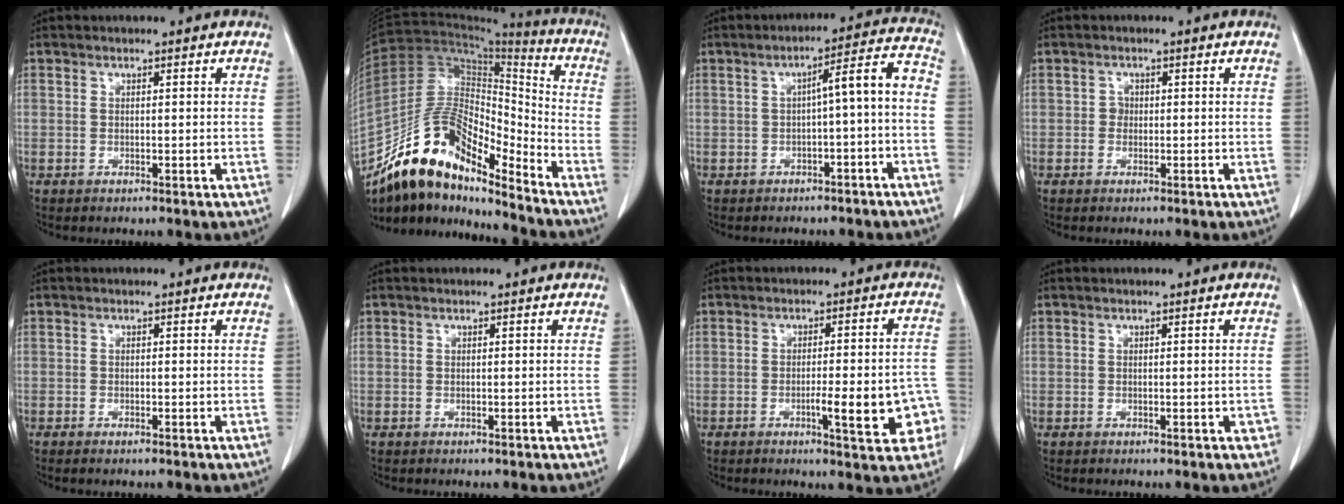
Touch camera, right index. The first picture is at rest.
{"total": 16.6, "force": [-13.0, 4.9, 9.2], "torque": [-0.157, 0.042, -0.231]}
{"total": 7.1, "force": [-1.8, 0.7, 6.8], "torque": [-0.088, 0.031, -0.025]}
{"total": 1.1, "force": [-0.1, 1.0, 0.4], "torque": [-0.002, 0.005, -0.003]}
{"total": 0.8, "force": [-0.6, 0.1, 0.5], "torque": [-0.011, -0.001, -0.008]}
{"total": 0.0}
{"total": 9.8, "force": [-3.5, 1.8, 8.9], "torque": [-0.105, 0.013, -0.042]}
{"total": 1.2, "force": [-0.4, 0.5, 1.0], "torque": [-0.007, 0.001, -0.004]}